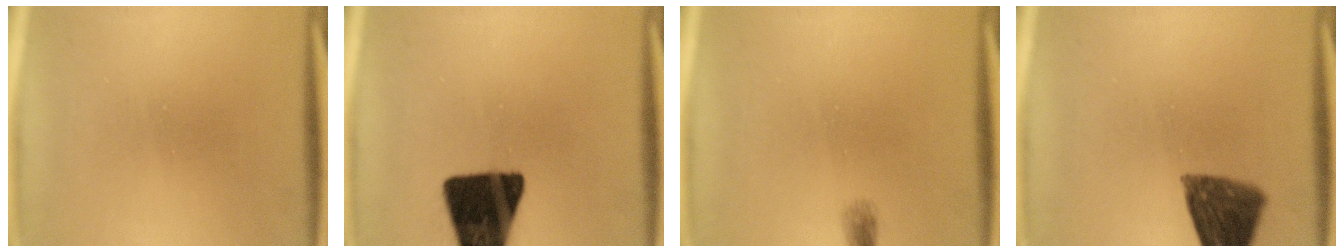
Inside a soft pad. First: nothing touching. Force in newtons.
{"total": 18.0}
{"total": 0.6}
{"total": 11.4}